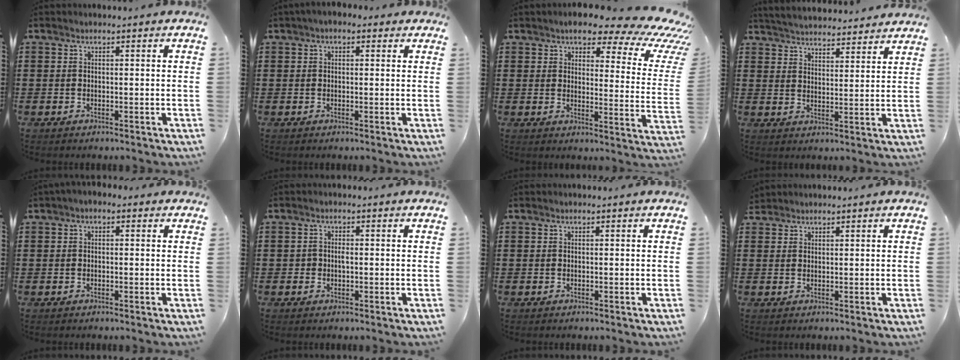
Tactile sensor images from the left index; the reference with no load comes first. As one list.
[{"total": 1.6, "force": [0.4, 1.1, 1.1], "torque": [-0.023, 0.008, 0.007]}, {"total": 7.8, "force": [6.0, 2.0, 4.4], "torque": [-0.079, -0.038, 0.098]}, {"total": 4.4, "force": [4.4, -0.1, 0.1], "torque": [-0.022, -0.028, 0.077]}, {"total": 1.0, "force": [-0.5, 0.5, 0.7], "torque": [-0.013, 0.002, -0.011]}, {"total": 1.3, "force": [-0.3, 0.9, 0.9], "torque": [-0.019, 0.004, -0.007]}, {"total": 0.0}, {"total": 1.2, "force": [1.1, 0.4, 0.0], "torque": [-0.004, 0.001, 0.022]}]